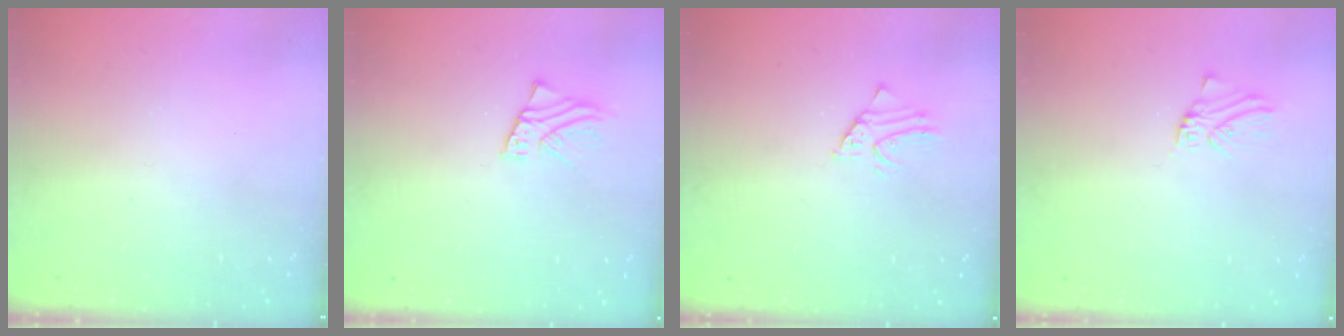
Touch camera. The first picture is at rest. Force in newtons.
{"total": 2.0, "press": 2.0, "slide": 0.2}
{"total": 1.9, "press": 1.9, "slide": 0.1}
{"total": 0.0}